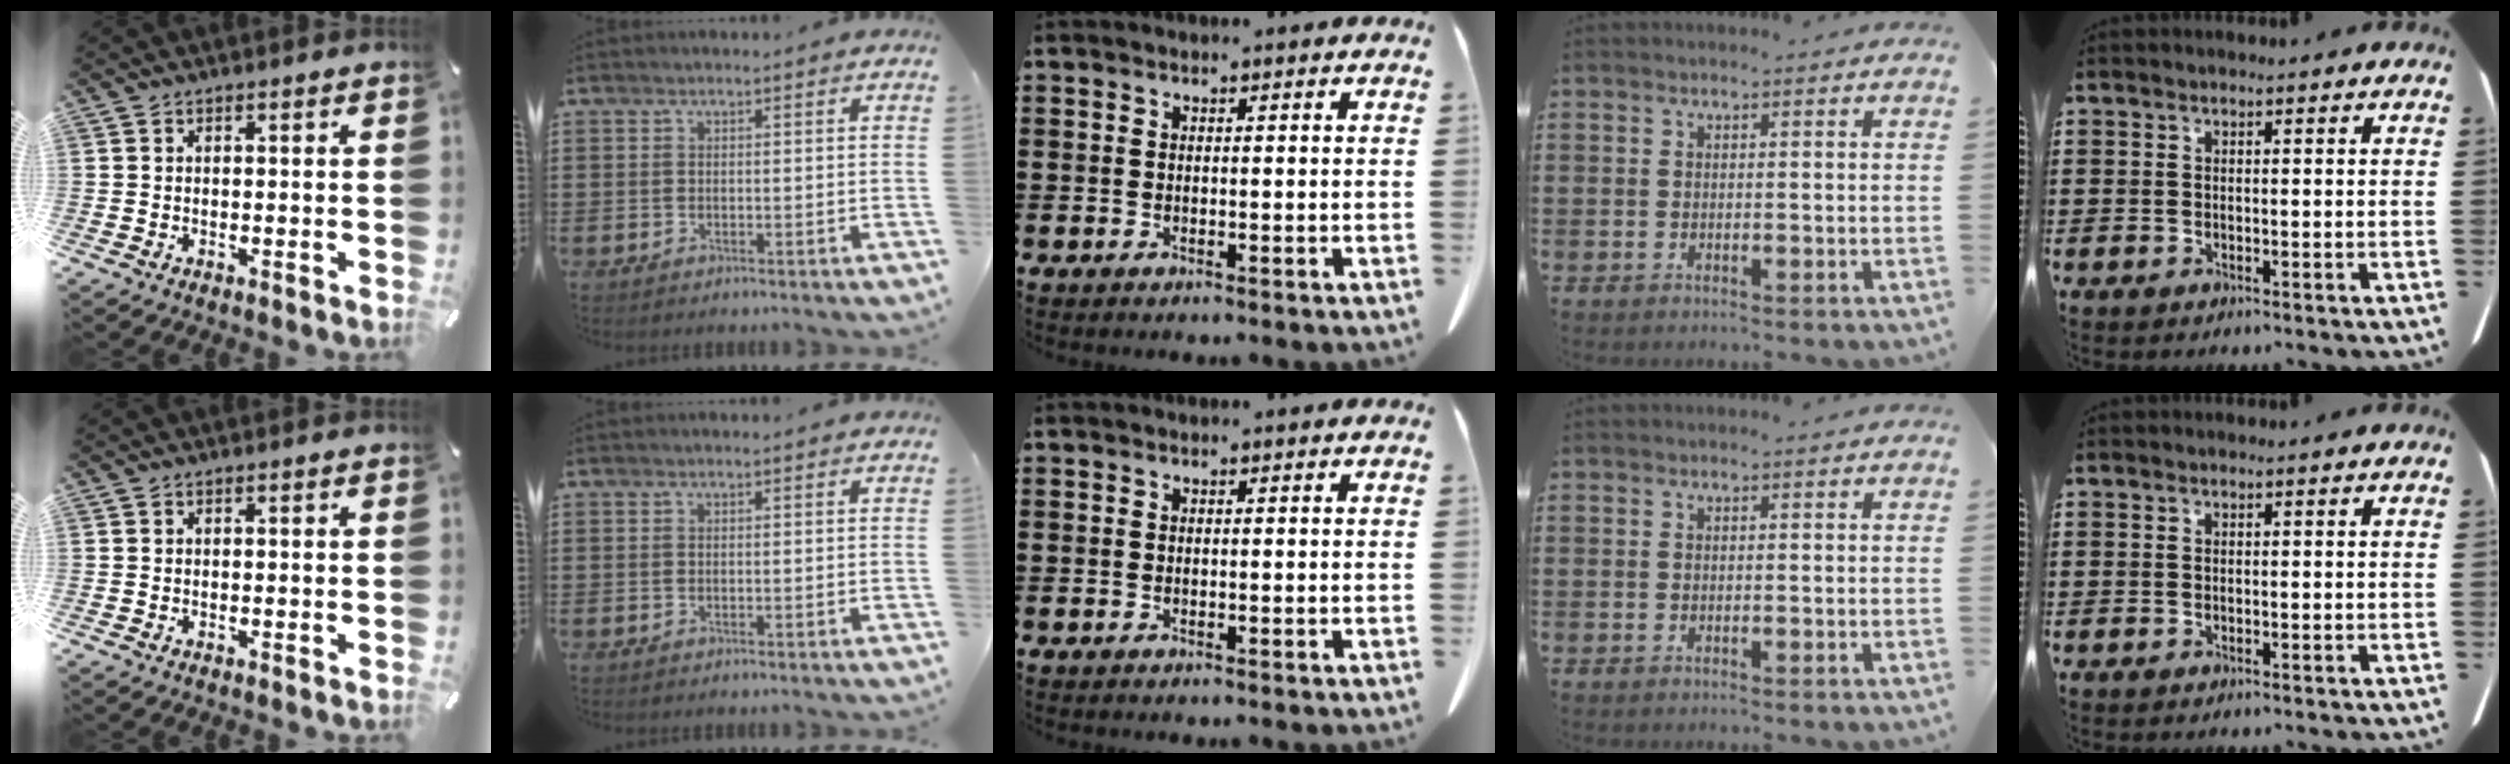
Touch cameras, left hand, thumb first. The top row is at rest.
{}